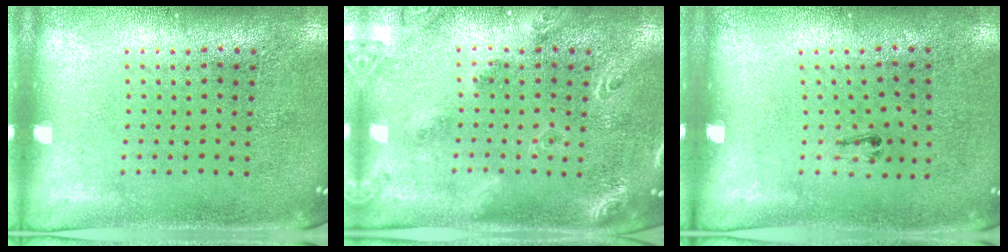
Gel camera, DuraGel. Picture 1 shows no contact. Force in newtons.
{"total": 1.8, "press": 1.6, "slide": 0.8}
{"total": 0.6, "press": 0.3, "slide": 0.6}